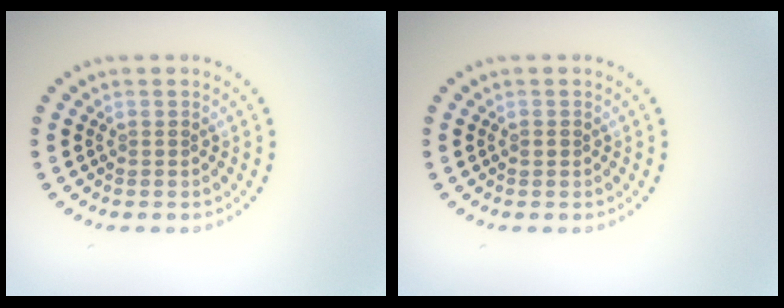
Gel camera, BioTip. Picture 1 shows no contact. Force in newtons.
{"total": 0.6, "press": 0.6, "slide": 0.1}